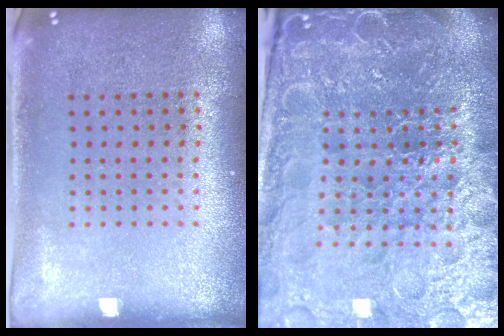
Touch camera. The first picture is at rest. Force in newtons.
{"total": 6.7, "press": 6.0, "slide": 3.1}